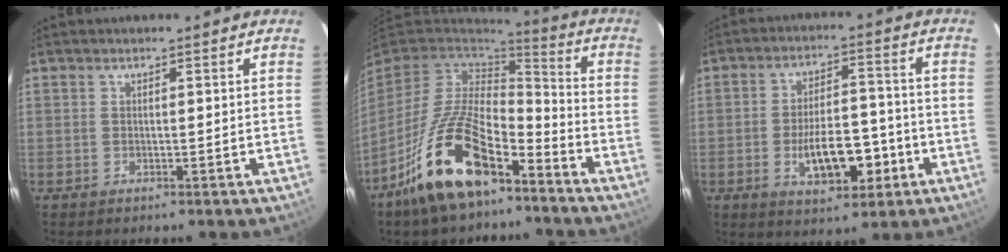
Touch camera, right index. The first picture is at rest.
{"total": 17.1, "force": [-10.5, 5.9, 12.2], "torque": [-0.249, -0.006, -0.197]}
{"total": 10.1, "force": [-3.2, 4.3, 8.5], "torque": [-0.147, 0.010, -0.048]}